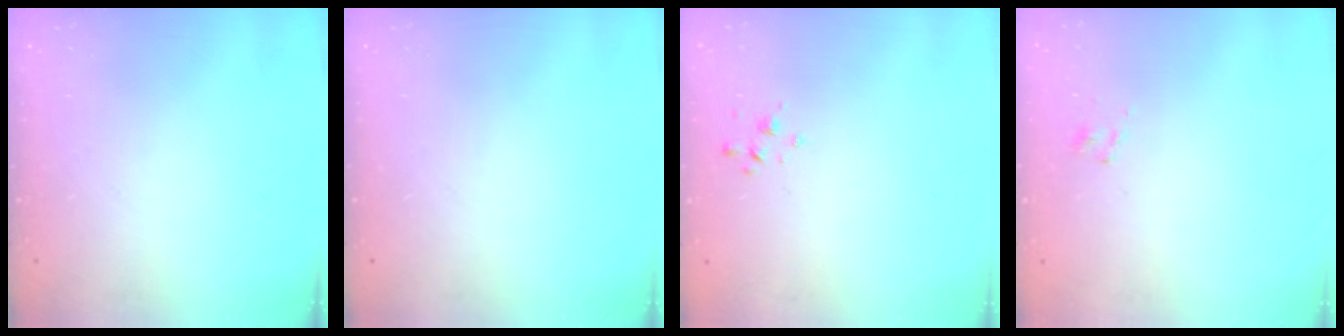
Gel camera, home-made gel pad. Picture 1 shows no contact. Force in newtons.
{"total": 0.0}
{"total": 1.7, "press": 1.7, "slide": 0.3}
{"total": 2.5, "press": 2.4, "slide": 0.8}